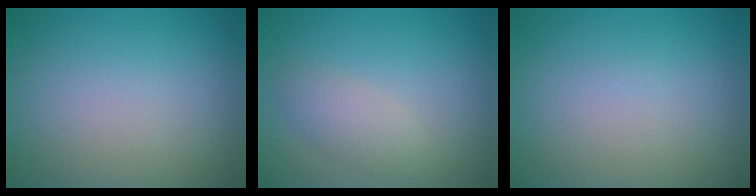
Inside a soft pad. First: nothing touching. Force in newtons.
{"total": 2.2, "press": 2.2, "slide": 0.0}
{"total": 0.0}